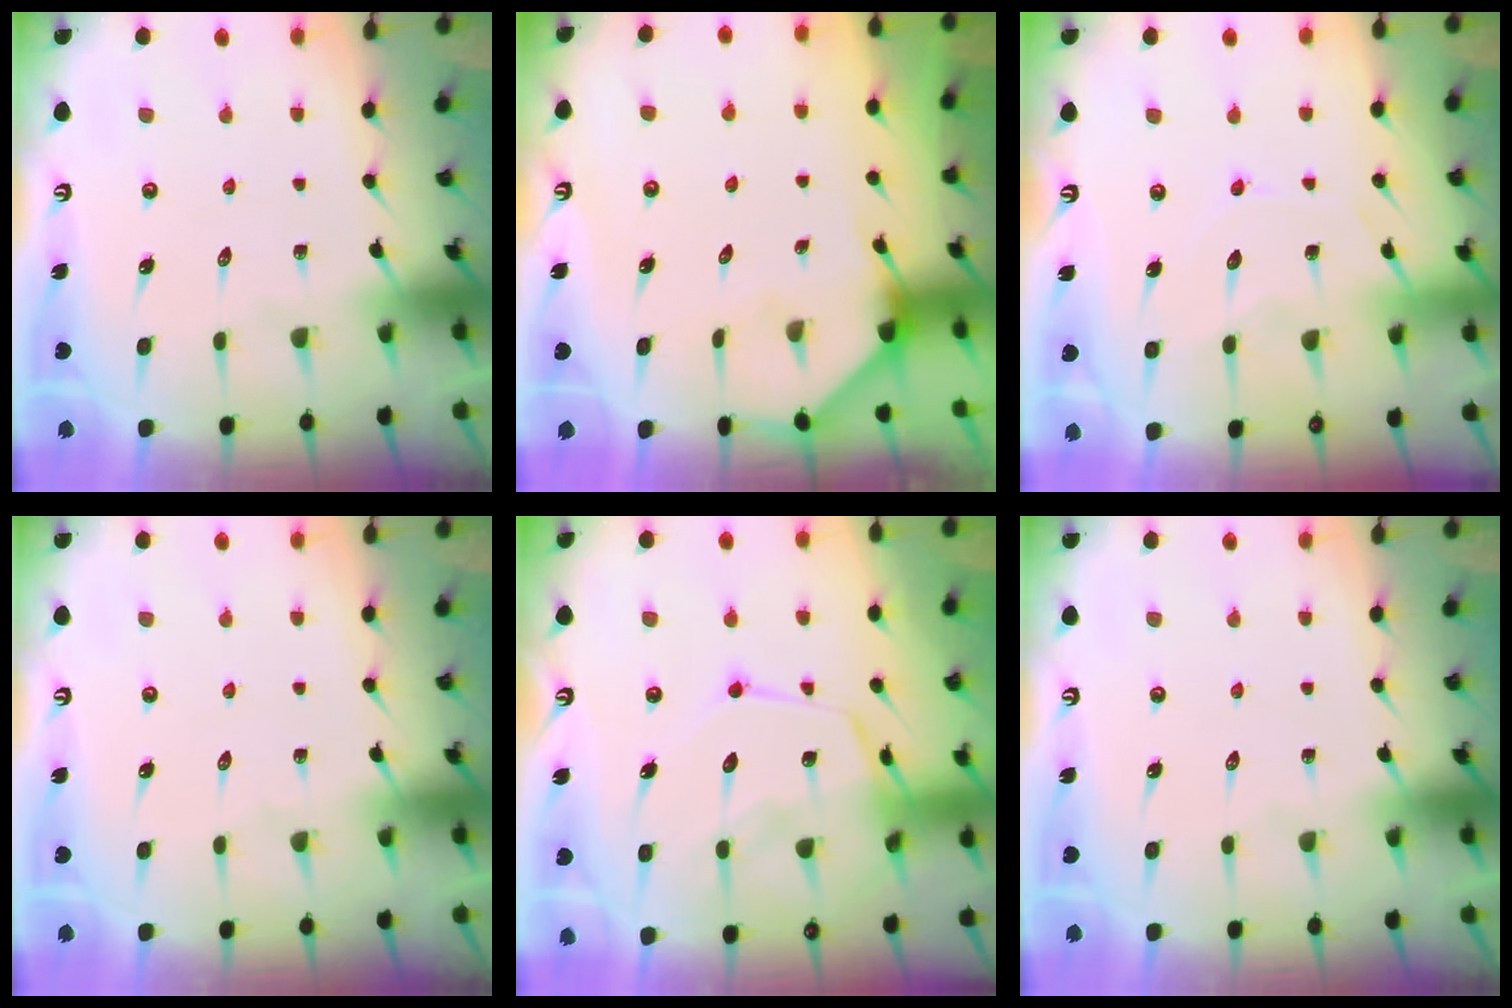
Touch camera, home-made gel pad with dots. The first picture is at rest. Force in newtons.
{"total": 2.5, "press": 2.5, "slide": 0.4}
{"total": 7.4, "press": 7.4, "slide": 0.7}
{"total": 0.0}
{"total": 14.6, "press": 14.6, "slide": 1.3}
{"total": 0.0}